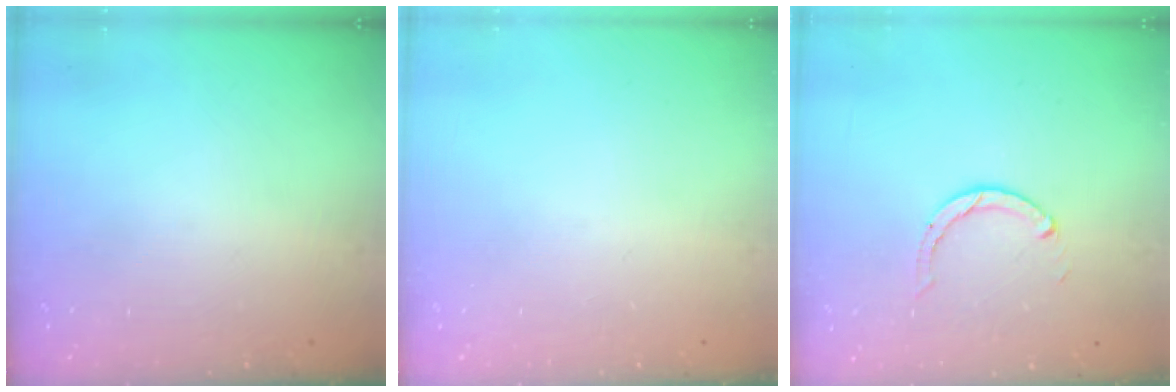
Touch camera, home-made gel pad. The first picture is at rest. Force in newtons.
{"total": 0.0}
{"total": 1.9, "press": 1.9, "slide": 0.2}